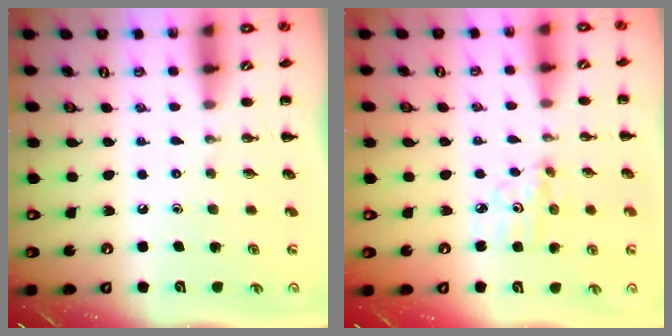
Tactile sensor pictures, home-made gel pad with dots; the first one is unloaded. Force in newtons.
{"total": 5.2, "press": 5.0, "slide": 1.5}